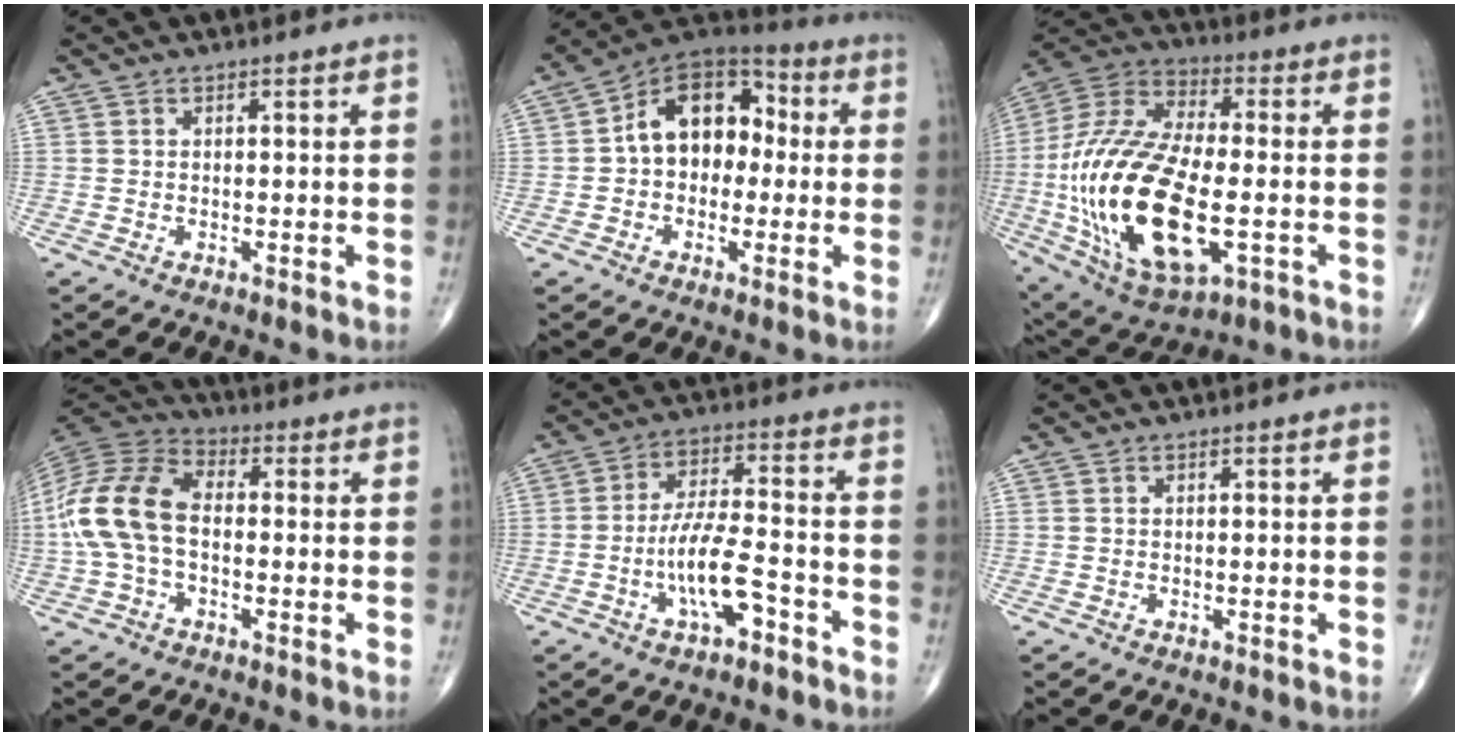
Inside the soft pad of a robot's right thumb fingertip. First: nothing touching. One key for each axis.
{"total": 14.1, "fx": 0.8, "fy": 10.0, "fz": 9.9, "tx": -0.113, "ty": 0.042, "tz": -0.004}
{"total": 28.7, "fx": -4.9, "fy": 13.7, "fz": 24.8, "tx": -0.530, "ty": -0.002, "tz": -0.072}
{"total": 14.4, "fx": -0.9, "fy": 8.9, "fz": 11.2, "tx": -0.237, "ty": 0.036, "tz": -0.025}
{"total": 10.0, "fx": -4.2, "fy": 3.4, "fz": 8.4, "tx": -0.160, "ty": 0.035, "tz": -0.075}
{"total": 0.0}